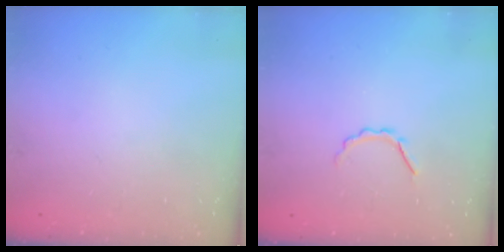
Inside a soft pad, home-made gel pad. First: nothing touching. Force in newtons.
{"total": 2.8, "press": 2.7, "slide": 0.8}